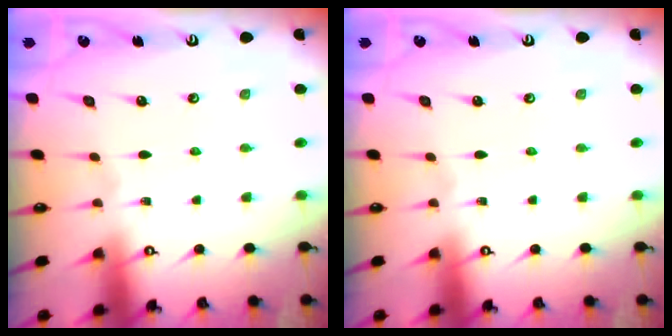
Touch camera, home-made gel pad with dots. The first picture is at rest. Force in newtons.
{"total": 0.0}